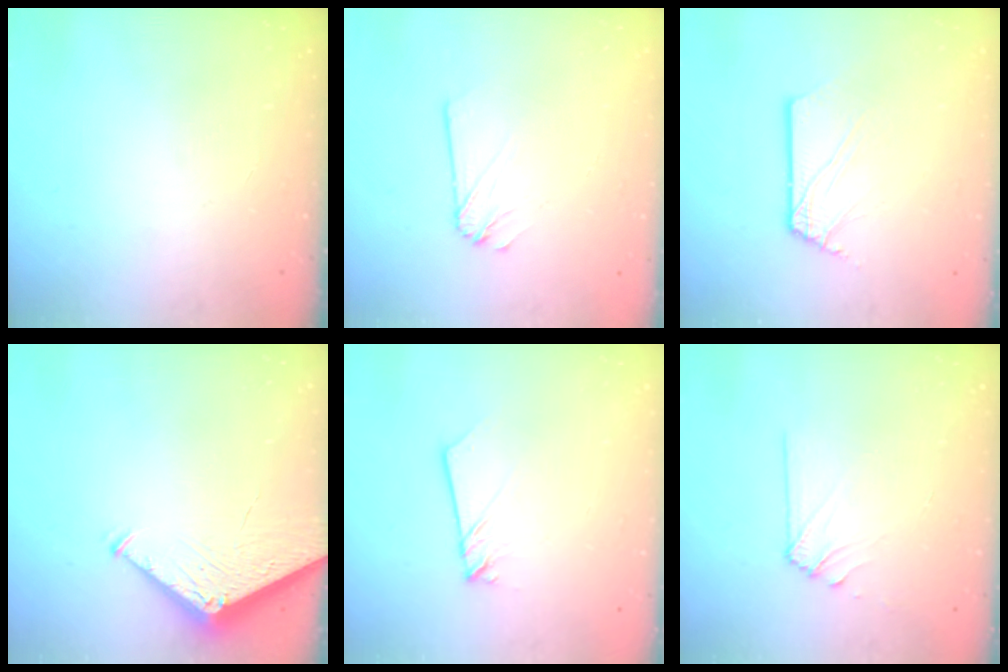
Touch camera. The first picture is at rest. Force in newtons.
{"total": 2.2, "press": 2.2, "slide": 0.1}
{"total": 2.5, "press": 2.5, "slide": 0.3}
{"total": 4.2, "press": 4.2, "slide": 0.5}
{"total": 2.0, "press": 2.0, "slide": 0.2}
{"total": 6.2, "press": 6.2, "slide": 0.9}